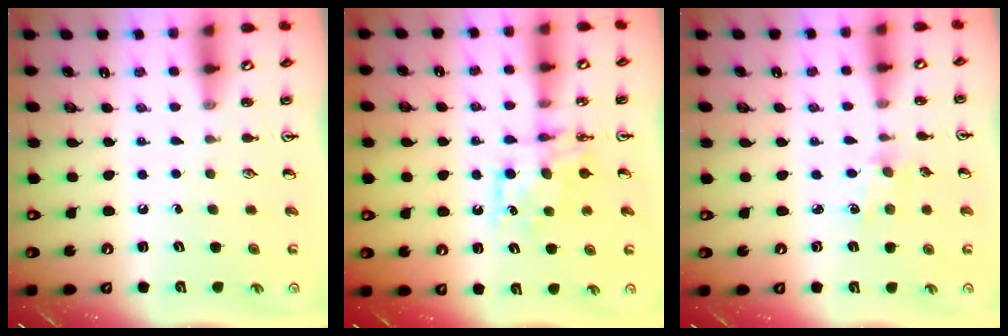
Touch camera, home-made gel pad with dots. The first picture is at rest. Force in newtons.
{"total": 8.1, "press": 8.1, "slide": 0.4}
{"total": 2.9, "press": 2.8, "slide": 0.4}